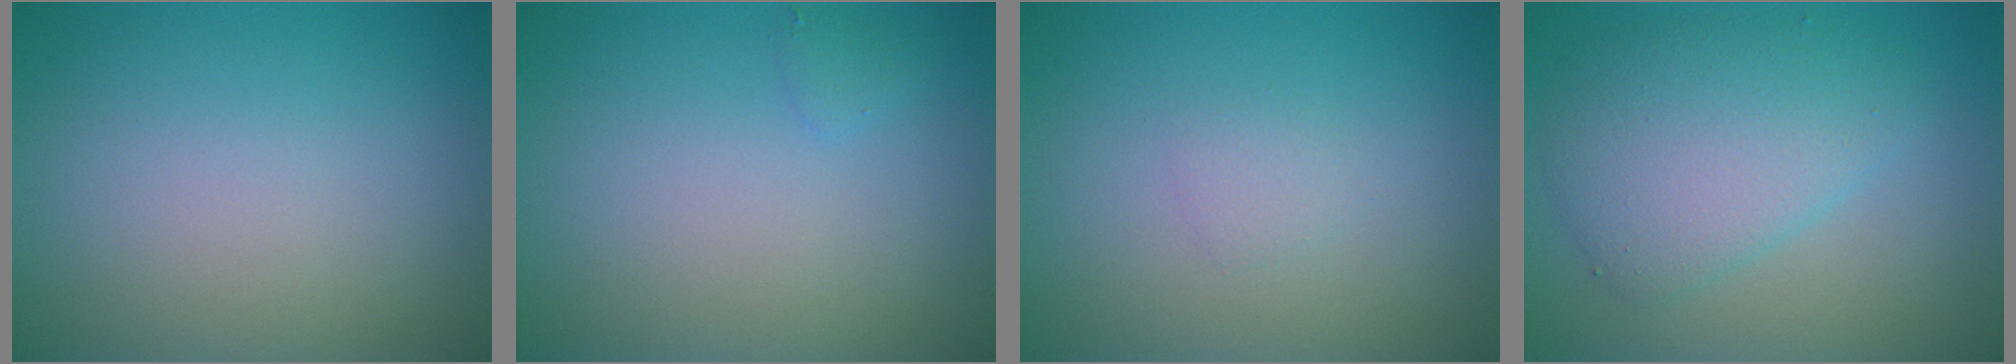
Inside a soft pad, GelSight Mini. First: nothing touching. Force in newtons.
{"total": 0.6, "press": 0.6, "slide": 0.0}
{"total": 0.8, "press": 0.8, "slide": 0.1}
{"total": 5.1, "press": 5.1, "slide": 0.2}